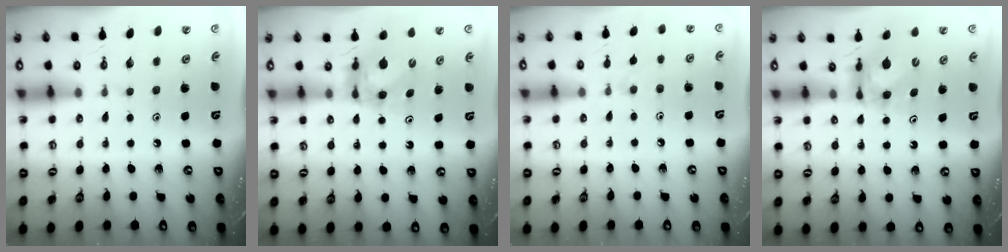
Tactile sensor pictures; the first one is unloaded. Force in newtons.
{"total": 6.4, "press": 6.4, "slide": 0.5}
{"total": 3.8, "press": 3.8, "slide": 0.7}
{"total": 5.9, "press": 5.9, "slide": 0.6}